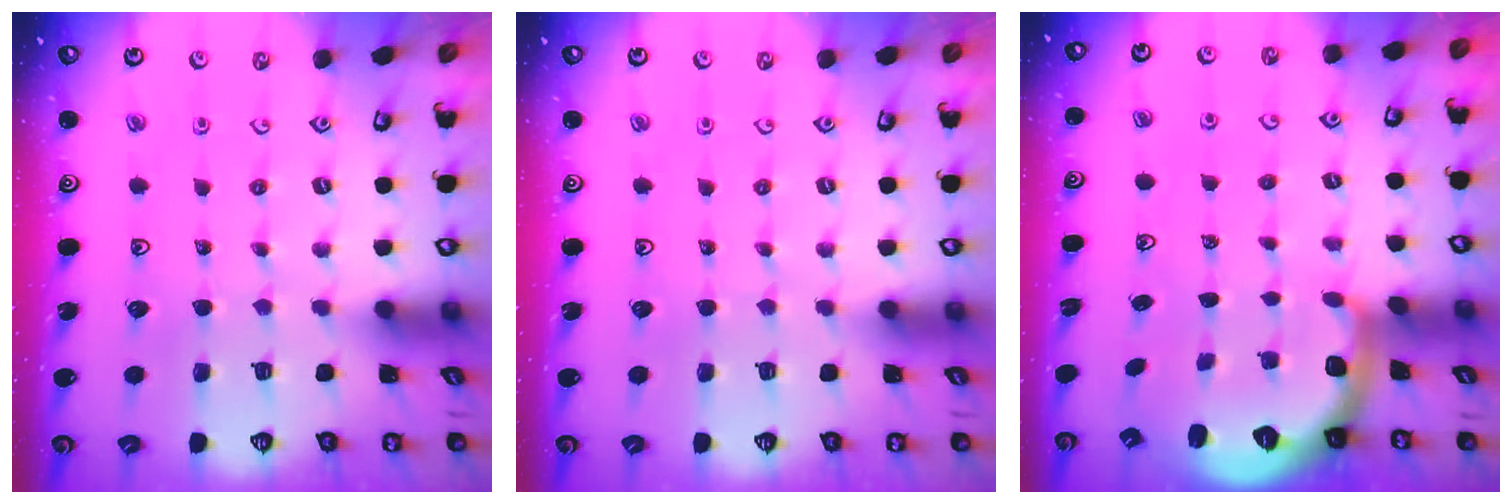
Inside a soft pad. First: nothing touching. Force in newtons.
{"total": 0.0}
{"total": 1.8, "press": 1.8, "slide": 0.5}